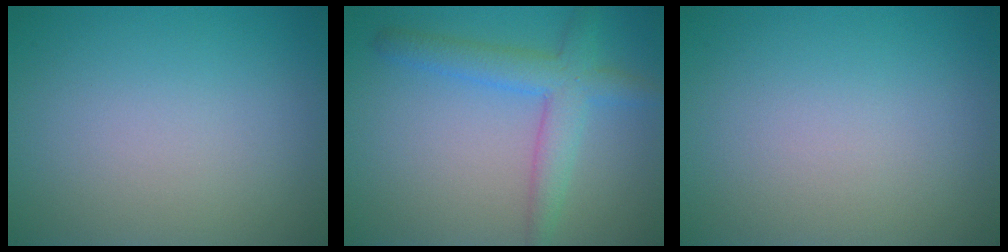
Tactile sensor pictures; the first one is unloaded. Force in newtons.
{"total": 4.2, "press": 4.2, "slide": 0.2}
{"total": 0.0}